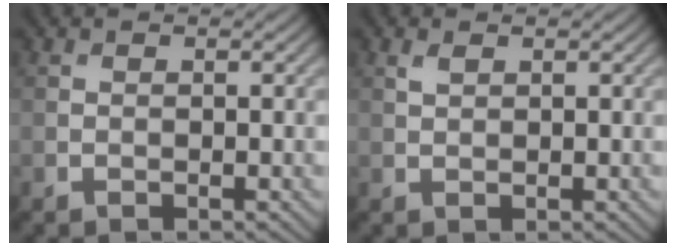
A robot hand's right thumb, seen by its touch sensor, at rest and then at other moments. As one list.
[{"total": 1.1, "force": [0.7, 0.5, 0.7], "torque": [-0.021, 0.000, 0.015]}]